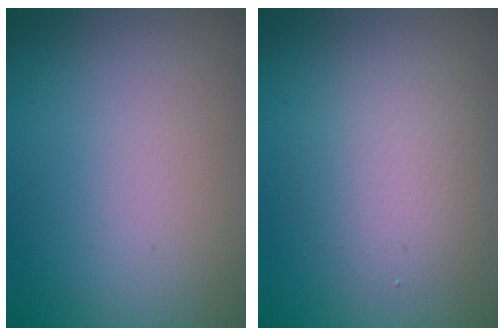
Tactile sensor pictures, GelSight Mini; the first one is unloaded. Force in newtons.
{"total": 3.4, "press": 3.3, "slide": 0.3}